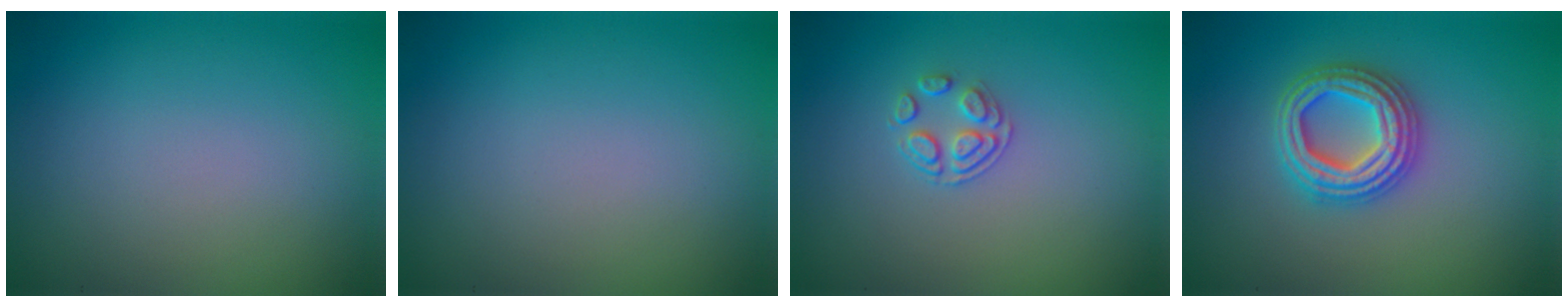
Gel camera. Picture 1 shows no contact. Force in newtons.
{"total": 0.0}
{"total": 1.8, "press": 1.2, "slide": 1.4}
{"total": 4.7, "press": 4.6, "slide": 0.7}